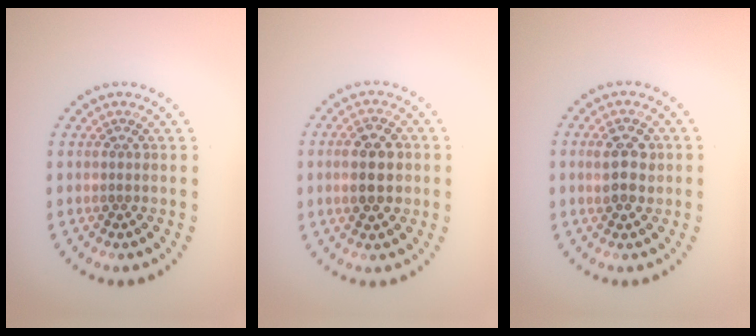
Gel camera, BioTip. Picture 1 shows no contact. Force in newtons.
{"total": 4.6, "press": 4.6, "slide": 0.1}
{"total": 2.9, "press": 2.9, "slide": 0.4}